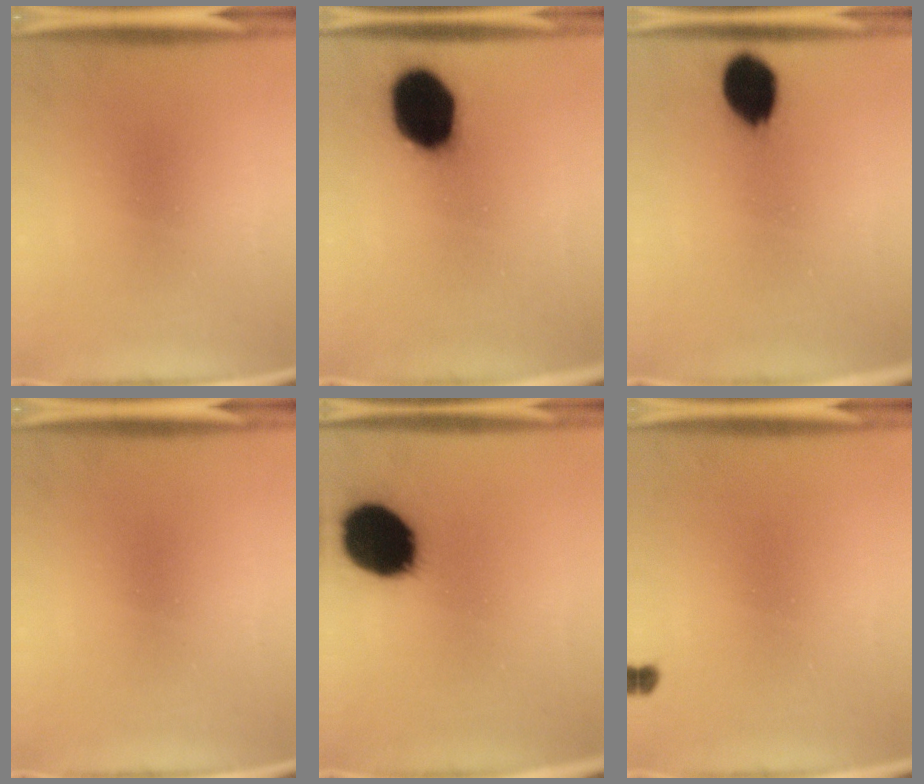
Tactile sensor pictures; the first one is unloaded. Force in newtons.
{"total": 17.9}
{"total": 10.1}
{"total": 0.0}
{"total": 19.7}
{"total": 0.8}